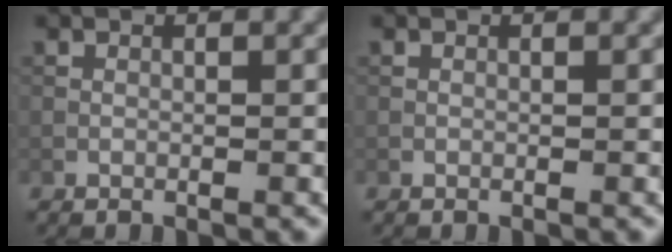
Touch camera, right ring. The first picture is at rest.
{"total": 0.0}